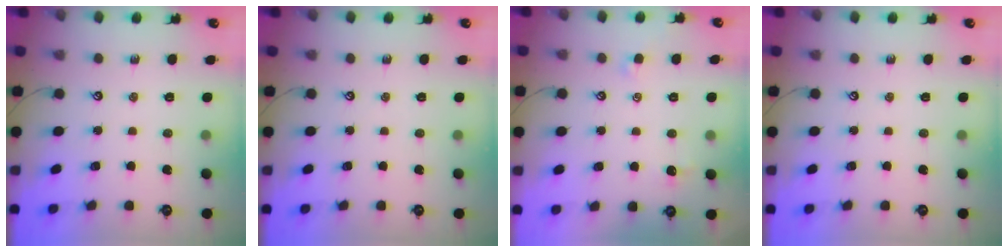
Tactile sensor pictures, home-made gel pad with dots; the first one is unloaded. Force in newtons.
{"total": 0.0}
{"total": 0.6, "press": 0.4, "slide": 0.4}
{"total": 0.0}